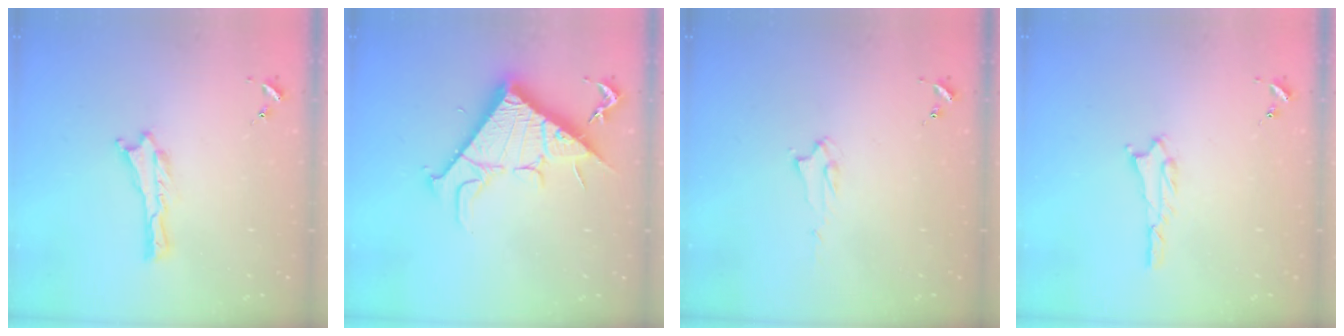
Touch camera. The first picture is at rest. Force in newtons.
{"total": 13.0, "press": 13.0, "slide": 0.2}
{"total": 2.0, "press": 2.0, "slide": 0.2}
{"total": 1.8, "press": 1.8, "slide": 0.2}